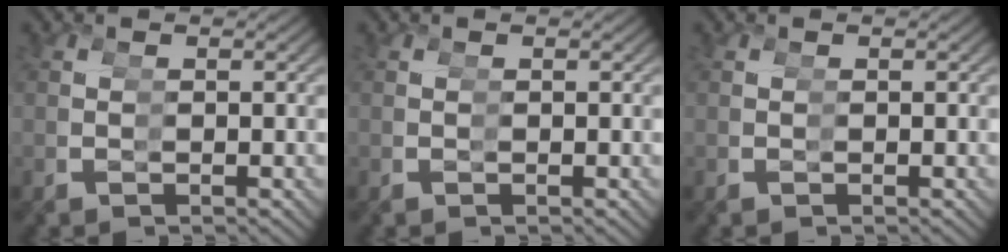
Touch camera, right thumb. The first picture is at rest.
{"total": 0.0}
{"total": 0.0}